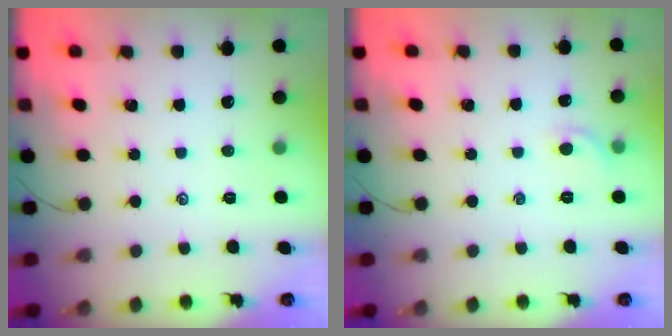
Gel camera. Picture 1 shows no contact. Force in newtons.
{"total": 4.2, "press": 4.1, "slide": 1.1}